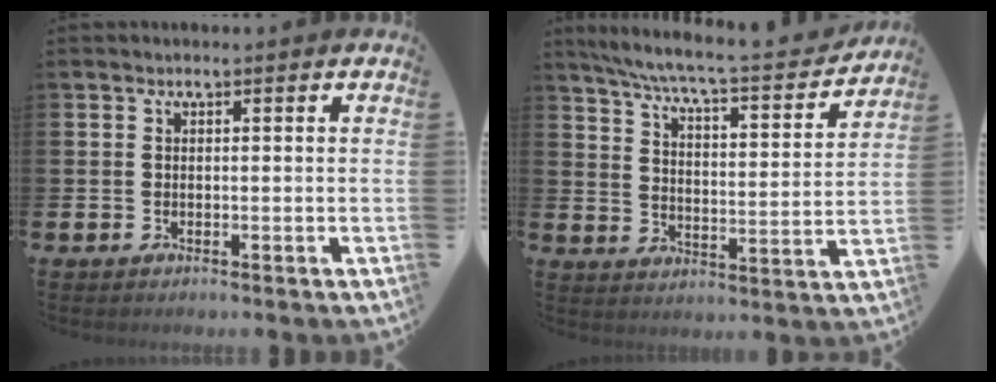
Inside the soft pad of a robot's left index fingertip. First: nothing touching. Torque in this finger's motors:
{"motor_torque": [0.55, -0.83, 0.41, 0.05]}